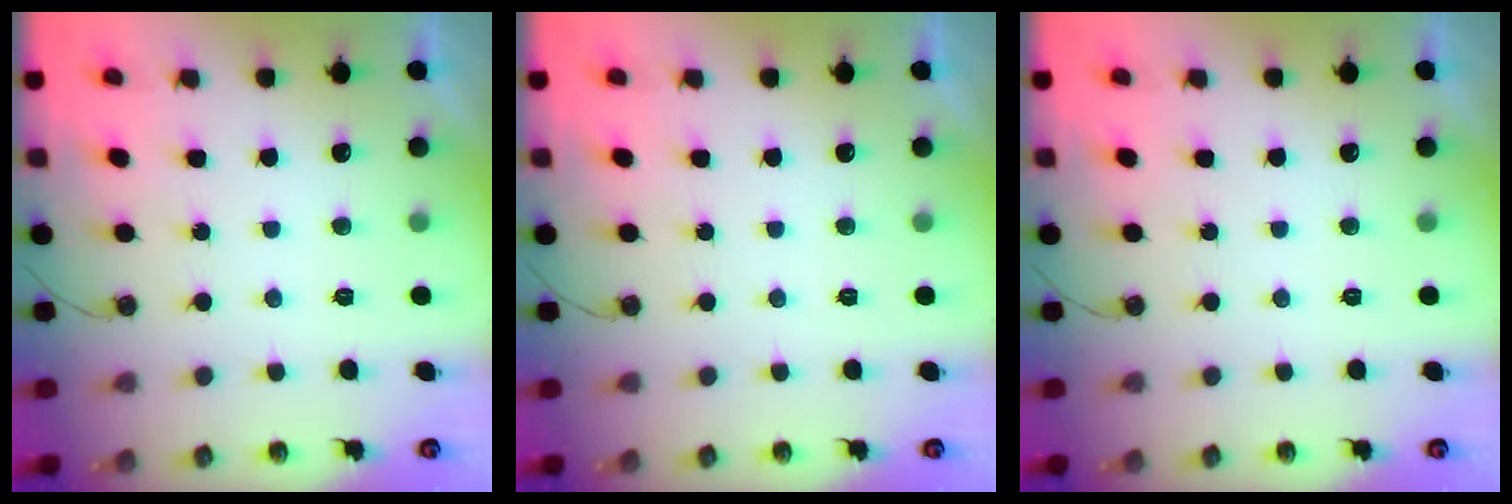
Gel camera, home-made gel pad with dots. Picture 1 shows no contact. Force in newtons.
{"total": 0.0}
{"total": 0.0}